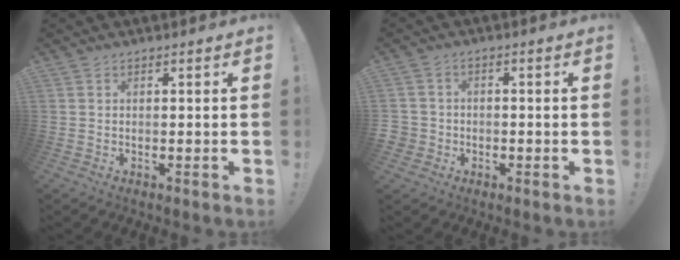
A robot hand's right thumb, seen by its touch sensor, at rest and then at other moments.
{"total": 3.5, "force": [-1.2, 3.2, 1.0], "torque": [-0.019, 0.005, -0.023]}